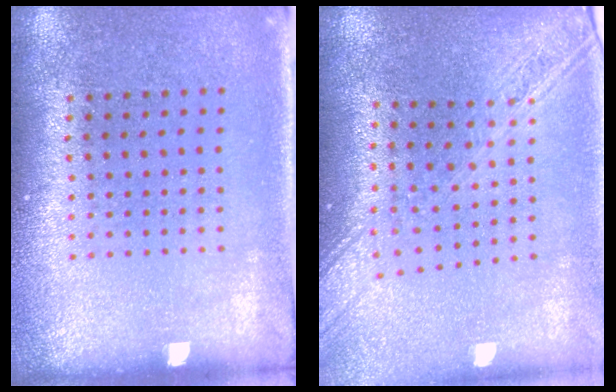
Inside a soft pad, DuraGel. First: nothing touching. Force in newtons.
{"total": 2.0, "press": 1.8, "slide": 1.0}